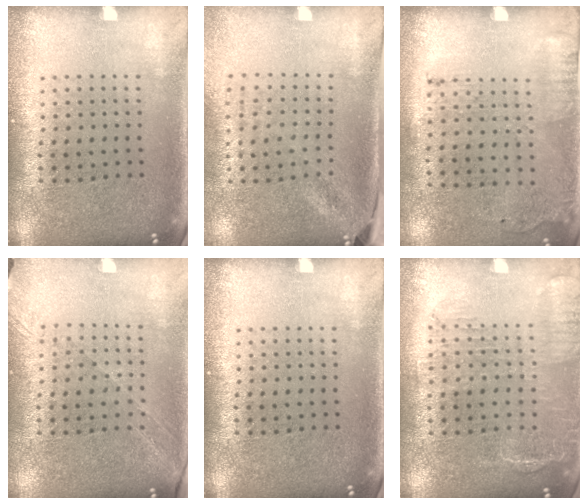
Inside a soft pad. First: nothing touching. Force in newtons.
{"total": 1.8, "press": 1.4, "slide": 1.2}
{"total": 1.7, "press": 1.1, "slide": 1.3}
{"total": 1.4, "press": 1.2, "slide": 0.8}
{"total": 0.0}
{"total": 1.7, "press": 1.4, "slide": 1.0}